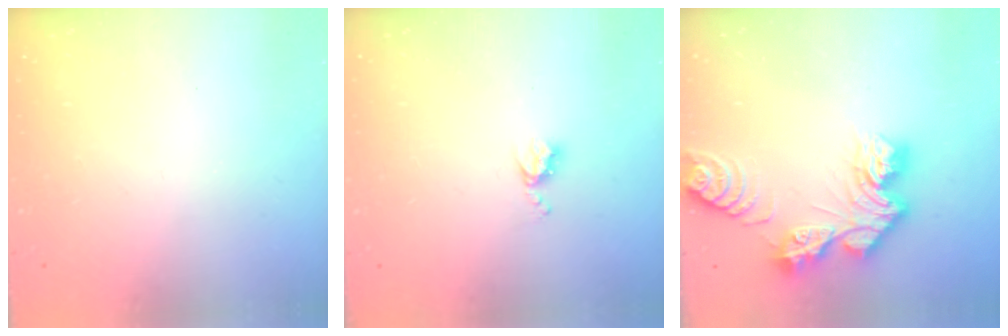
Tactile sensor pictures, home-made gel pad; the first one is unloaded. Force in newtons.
{"total": 5.2, "press": 5.2, "slide": 0.5}
{"total": 13.2, "press": 13.2, "slide": 1.2}